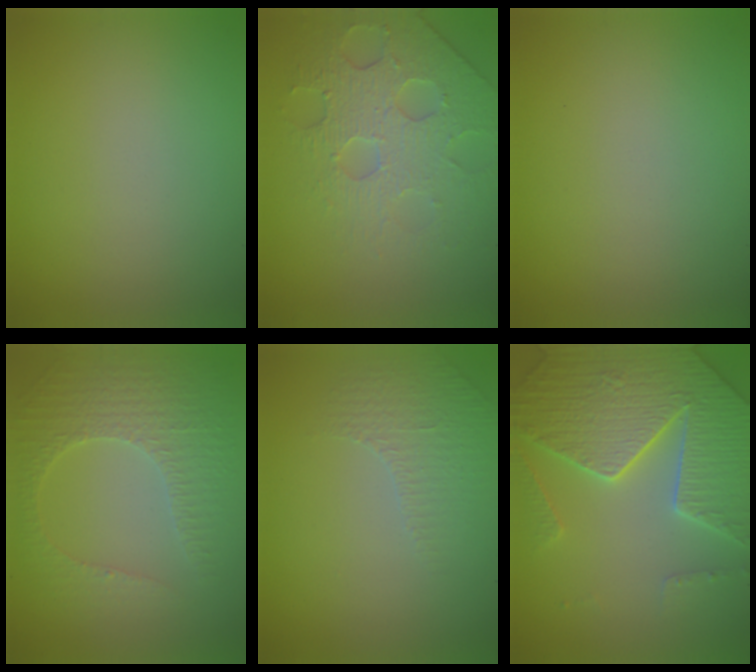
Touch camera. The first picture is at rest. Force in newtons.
{"total": 4.1, "press": 3.9, "slide": 1.3}
{"total": 0.0}
{"total": 4.6, "press": 3.2, "slide": 3.3}
{"total": 1.3, "press": 0.9, "slide": 0.9}
{"total": 7.4, "press": 7.2, "slide": 1.9}